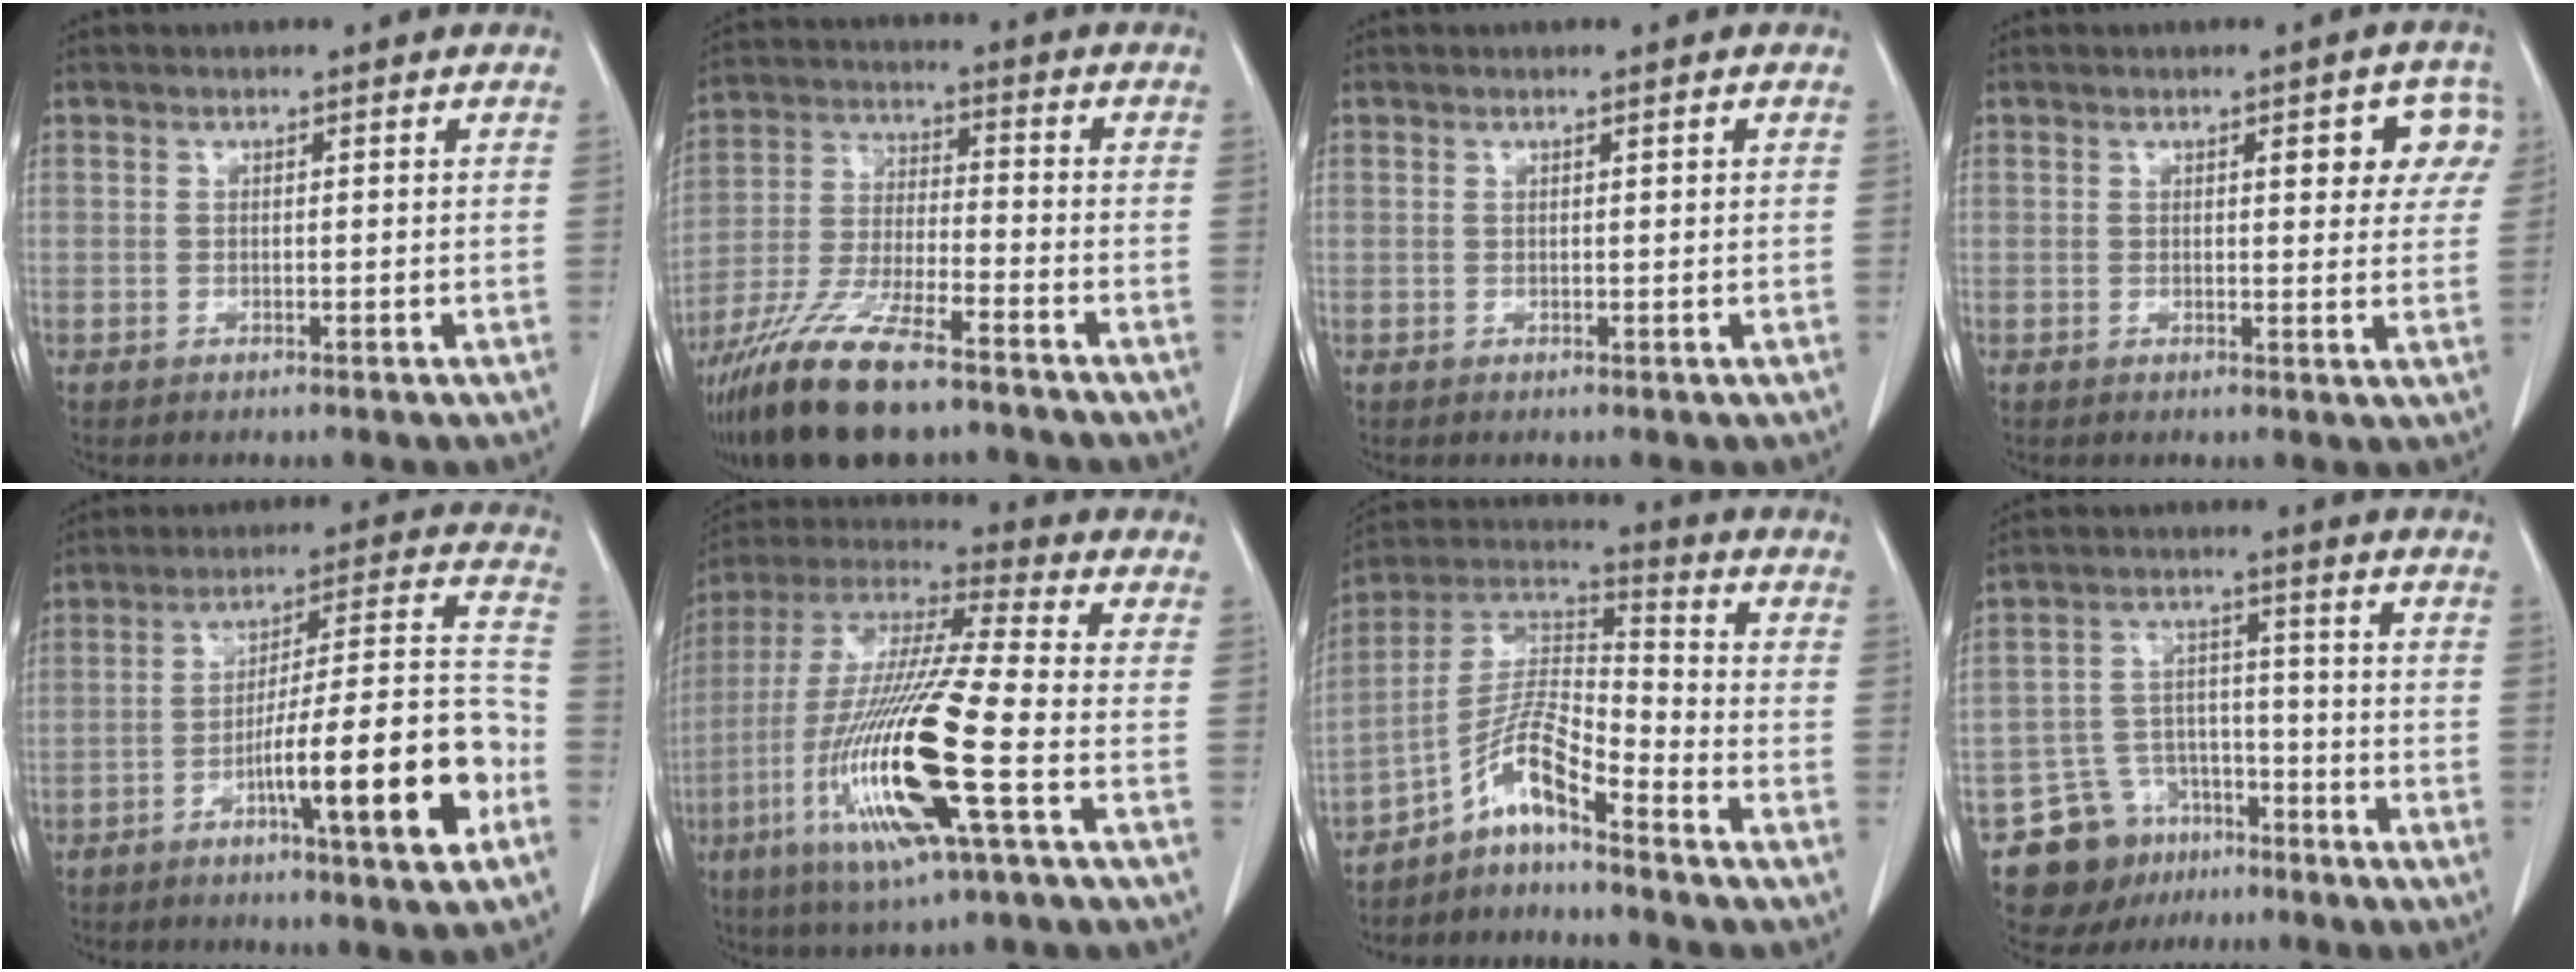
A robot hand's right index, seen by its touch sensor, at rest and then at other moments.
{"total": 15.3, "force": [-11.1, 3.0, 10.0], "torque": [-0.213, -0.035, -0.205]}
{"total": 0.5, "force": [0.3, 0.0, 0.5], "torque": [-0.009, 0.001, 0.005]}
{"total": 6.7, "force": [2.6, 2.4, 5.7], "torque": [-0.052, 0.012, 0.025]}
{"total": 17.3, "force": [-7.1, 1.0, 15.7], "torque": [-0.234, 0.011, -0.106]}
{"total": 20.3, "force": [-6.4, 1.1, 19.2], "torque": [-0.420, -0.029, -0.123]}
{"total": 8.6, "force": [-5.9, 1.0, 6.2], "torque": [-0.129, 0.021, -0.114]}
{"total": 10.1, "force": [-6.7, 7.1, 2.6], "torque": [-0.048, 0.031, -0.104]}